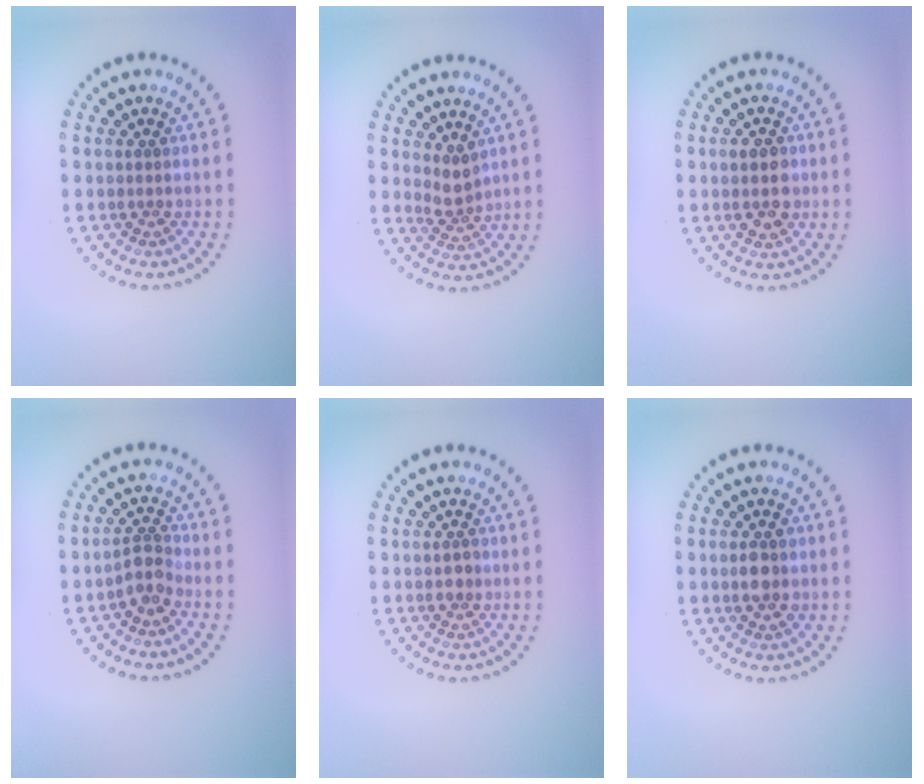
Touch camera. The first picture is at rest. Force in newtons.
{"total": 2.0, "press": 1.6, "slide": 1.2}
{"total": 2.9, "press": 2.9, "slide": 0.1}
{"total": 2.1, "press": 1.7, "slide": 1.2}
{"total": 1.0, "press": 1.0, "slide": 0.1}
{"total": 2.5, "press": 2.5, "slide": 0.2}